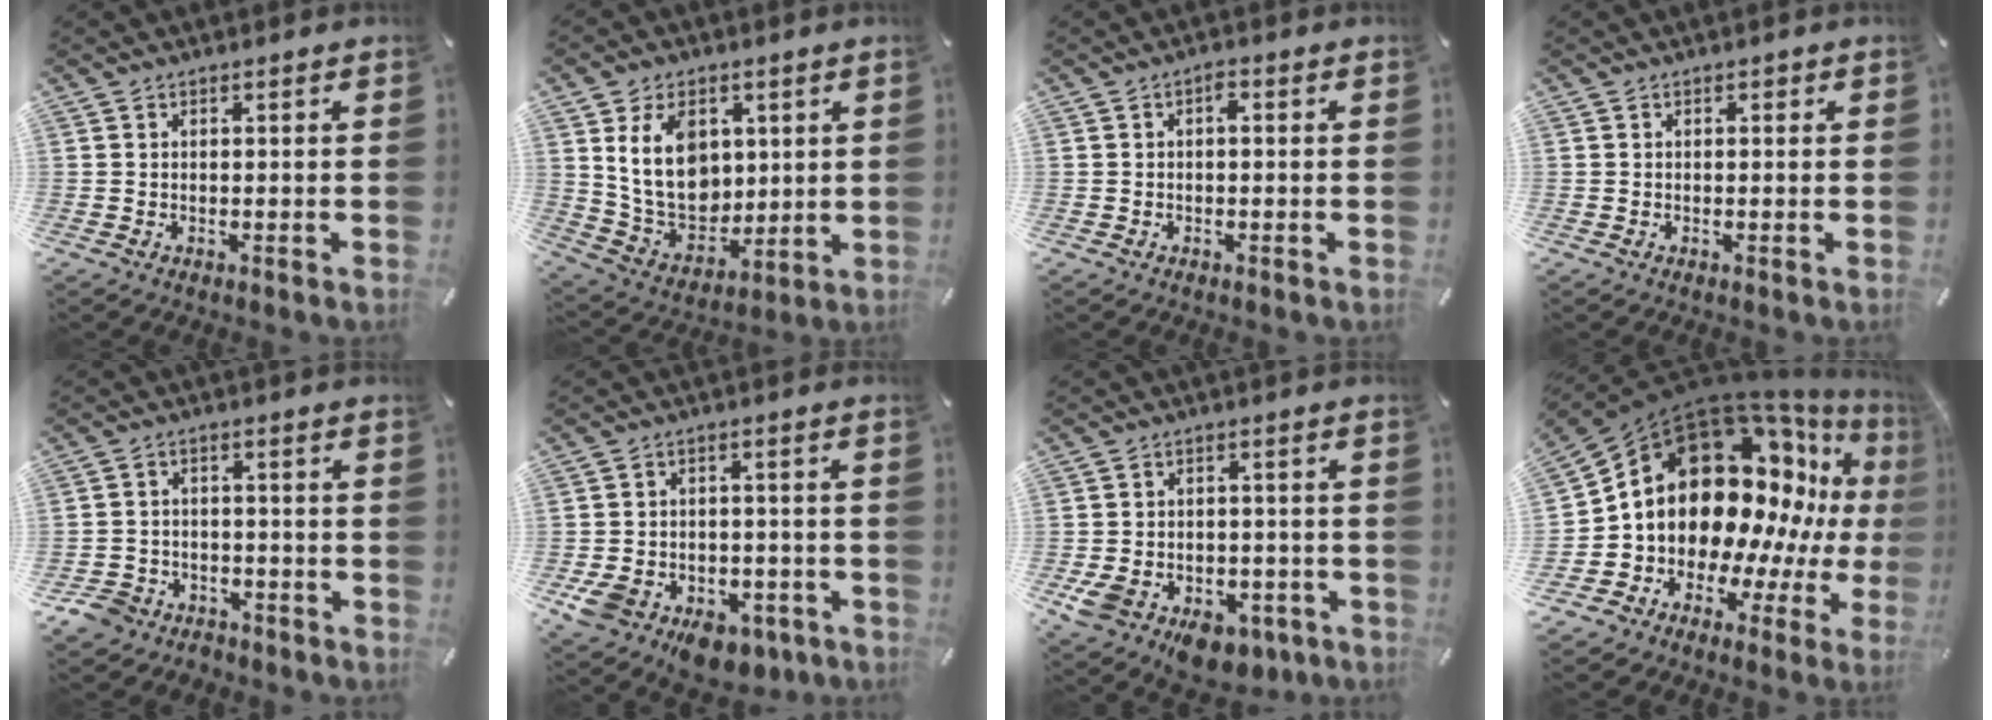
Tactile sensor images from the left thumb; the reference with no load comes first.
{"total": 14.5, "force": [3.9, 11.3, 8.2], "torque": [-0.172, -0.011, 0.073]}
{"total": 1.6, "force": [-0.1, 0.8, 1.4], "torque": [-0.031, 0.008, -0.006]}
{"total": 0.6, "force": [0.1, 0.6, 0.2], "torque": [-0.005, 0.006, -0.001]}
{"total": 5.7, "force": [-4.0, 3.9, 1.1], "torque": [-0.031, 0.017, -0.080]}
{"total": 9.8, "force": [-4.9, 7.1, 4.6], "torque": [-0.079, 0.037, -0.079]}
{"total": 9.6, "force": [-4.6, 6.9, 4.9], "torque": [-0.078, 0.028, -0.076]}
{"total": 18.9, "force": [5.7, 14.5, 10.6], "torque": [-0.155, -0.086, 0.119]}